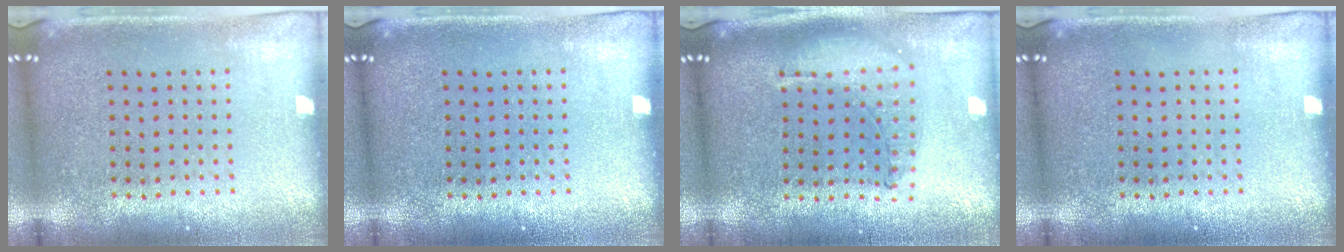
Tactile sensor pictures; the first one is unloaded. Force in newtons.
{"total": 0.0}
{"total": 1.1, "press": 1.0, "slide": 0.2}
{"total": 0.0}